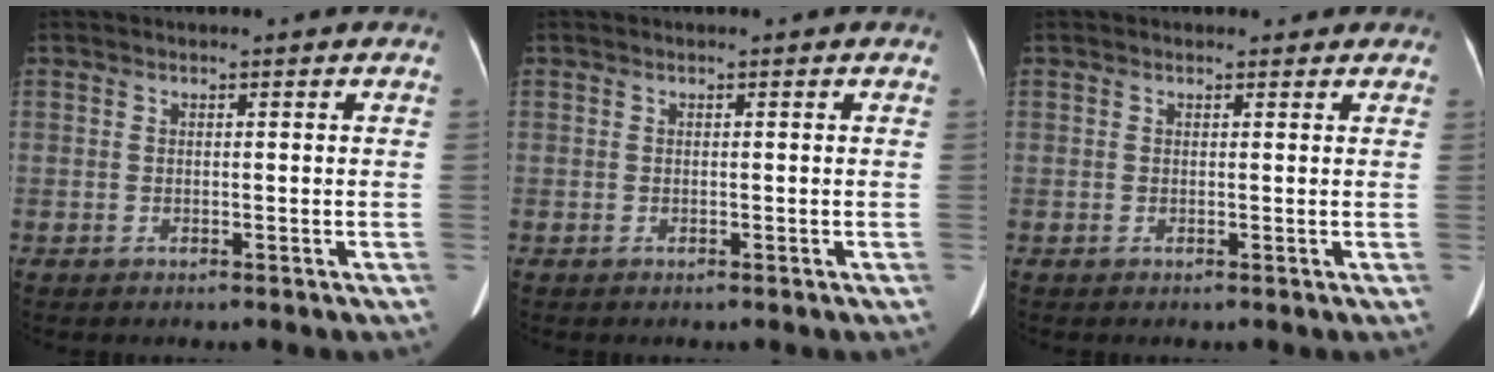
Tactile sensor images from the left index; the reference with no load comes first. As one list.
[{"total": 0.0}, {"total": 1.6, "force": [1.3, 0.9, 0.2], "torque": [0.002, 0.007, 0.009]}]